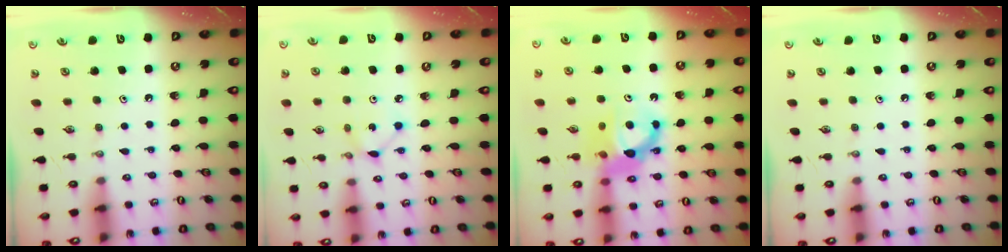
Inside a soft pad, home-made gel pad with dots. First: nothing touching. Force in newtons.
{"total": 1.5, "press": 1.5, "slide": 0.1}
{"total": 10.4, "press": 10.2, "slide": 2.0}
{"total": 0.0}